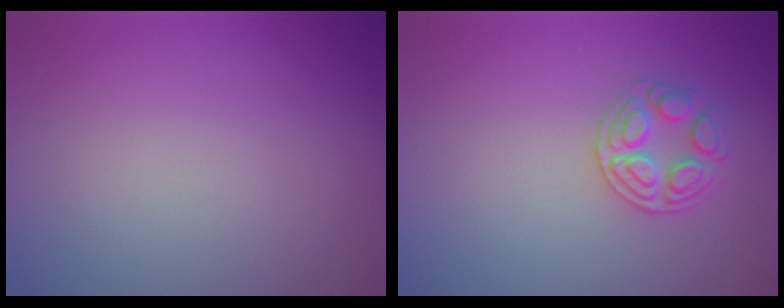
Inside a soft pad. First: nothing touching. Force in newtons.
{"total": 2.6, "press": 2.6, "slide": 0.4}